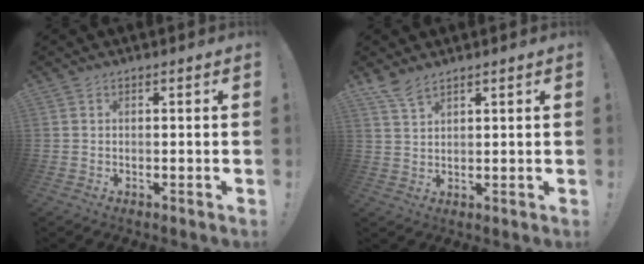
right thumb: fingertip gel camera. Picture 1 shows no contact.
{"total": 5.1, "force": [4.3, 1.3, 2.4], "torque": [-0.039, -0.029, 0.078]}